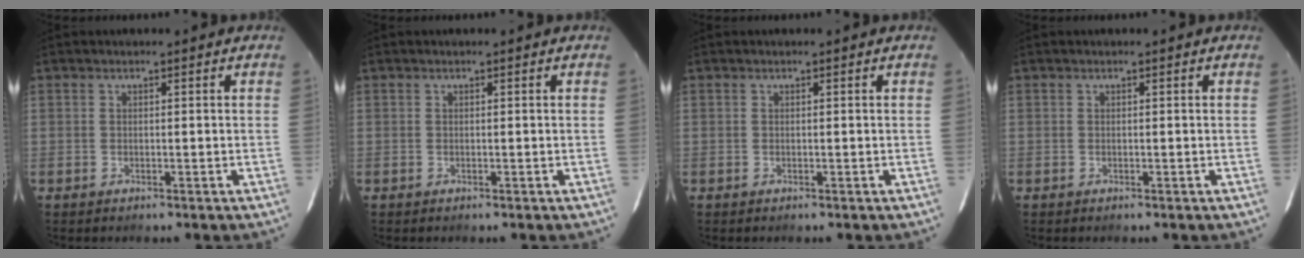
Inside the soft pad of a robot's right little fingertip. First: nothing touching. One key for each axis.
{"total": 0.0}
{"total": 0.0}
{"total": 0.0}